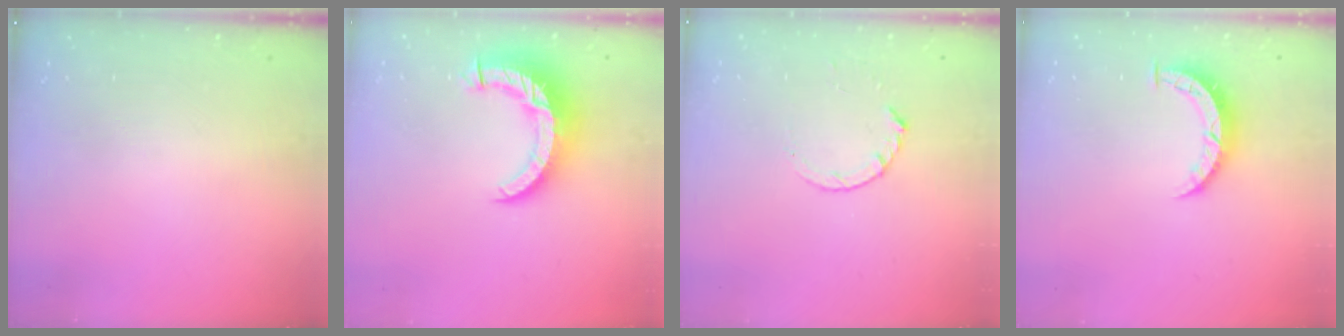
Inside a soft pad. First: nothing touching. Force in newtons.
{"total": 11.4, "press": 11.3, "slide": 1.1}
{"total": 4.2, "press": 4.2, "slide": 0.5}
{"total": 5.1, "press": 5.1, "slide": 0.5}